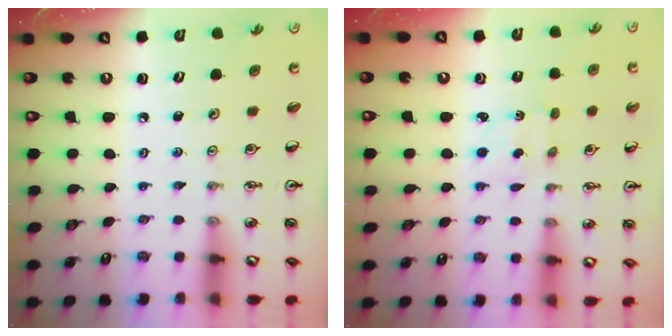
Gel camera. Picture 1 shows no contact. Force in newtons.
{"total": 2.8, "press": 2.8, "slide": 0.5}